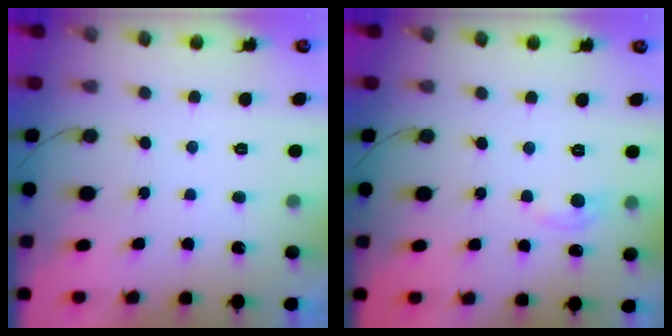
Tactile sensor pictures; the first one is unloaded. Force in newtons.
{"total": 4.5, "press": 4.4, "slide": 0.6}